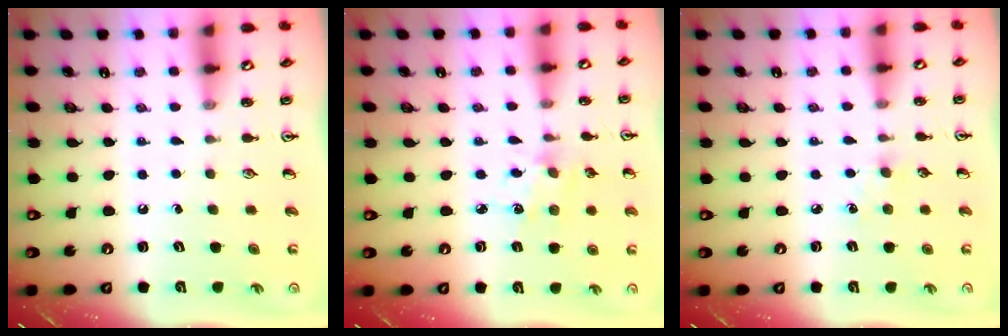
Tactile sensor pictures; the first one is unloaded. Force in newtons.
{"total": 3.9, "press": 3.9, "slide": 0.3}
{"total": 3.0, "press": 2.9, "slide": 0.4}